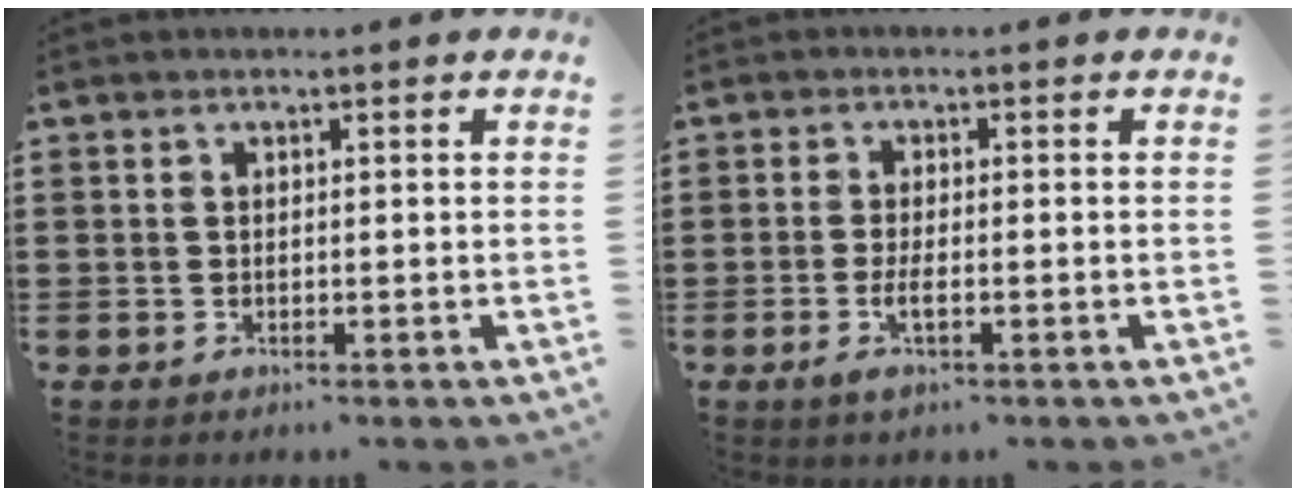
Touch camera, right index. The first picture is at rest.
{"total": 2.9, "force": [-1.1, 0.6, 2.7], "torque": [-0.058, -0.008, -0.023]}